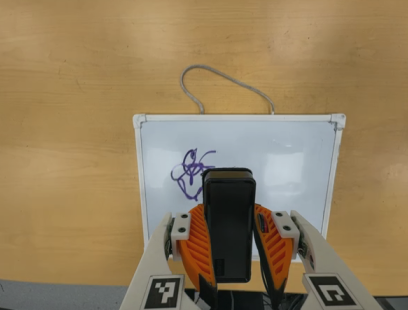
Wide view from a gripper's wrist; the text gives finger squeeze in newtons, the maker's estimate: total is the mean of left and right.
{"total": 9.0, "left": 7.1, "right": 10.8}